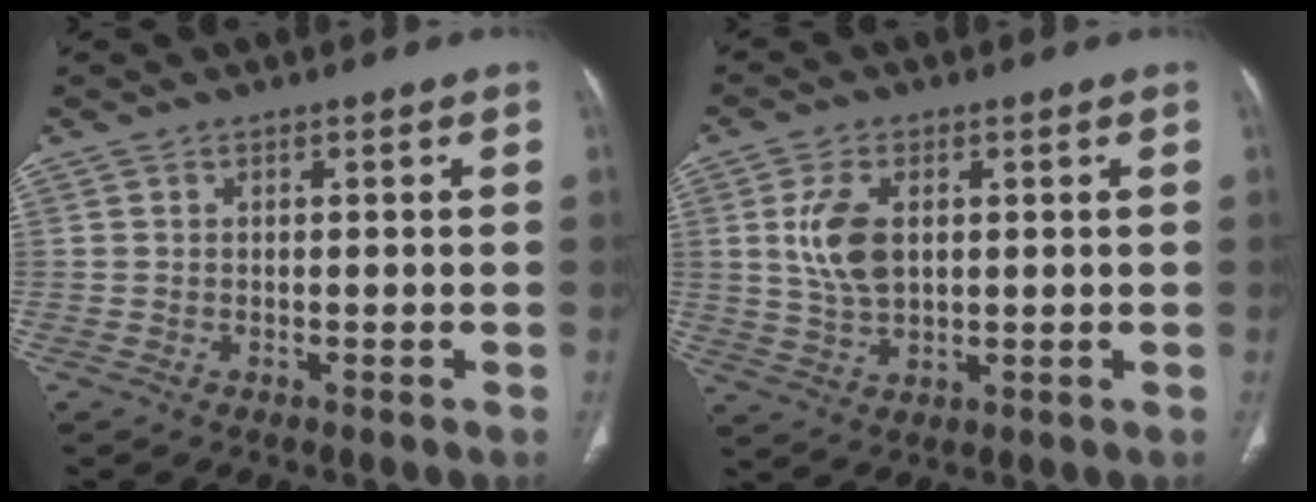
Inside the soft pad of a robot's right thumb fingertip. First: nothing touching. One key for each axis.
{"total": 7.9, "fx": 1.6, "fy": 4.6, "fz": 6.2, "tx": -0.125, "ty": -0.005, "tz": 0.037}